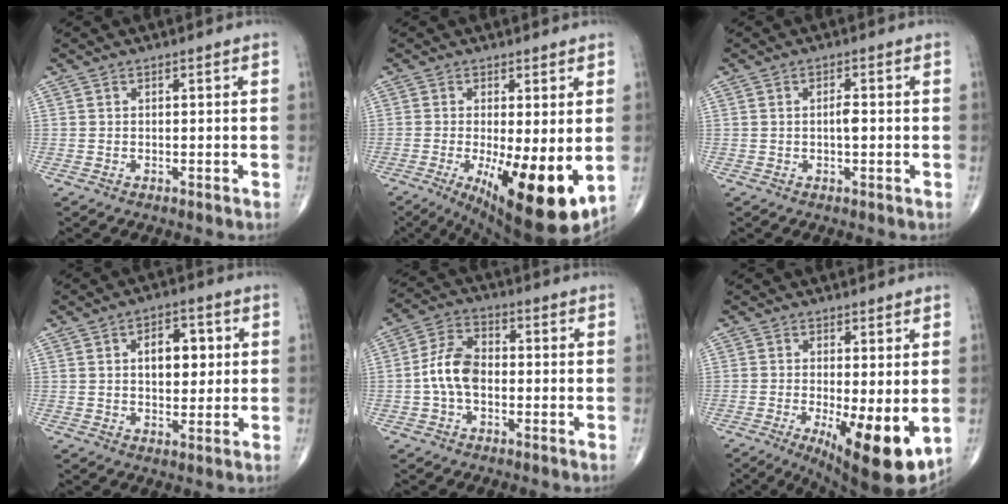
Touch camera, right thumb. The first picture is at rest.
{"total": 16.1, "force": [-3.5, 4.9, 14.9], "torque": [-0.206, -0.029, -0.034]}
{"total": 2.1, "force": [-0.2, 0.8, 1.9], "torque": [-0.032, 0.003, -0.007]}
{"total": 7.9, "force": [1.5, 4.7, 6.1], "torque": [-0.059, 0.002, 0.021]}
{"total": 8.2, "force": [-1.2, 5.2, 6.3], "torque": [-0.118, 0.025, -0.032]}
{"total": 12.7, "force": [-2.9, 3.7, 11.8], "torque": [-0.175, -0.027, -0.034]}